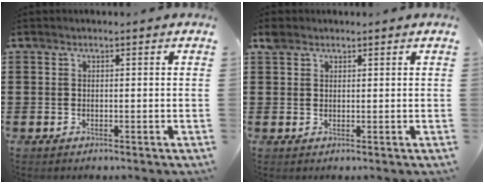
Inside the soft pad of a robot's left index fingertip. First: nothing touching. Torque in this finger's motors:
{"motor_torque": [0.02, 0.01, 0.01, 0.00]}